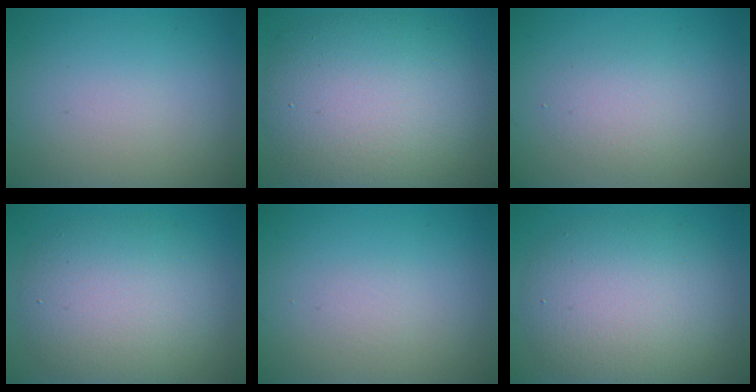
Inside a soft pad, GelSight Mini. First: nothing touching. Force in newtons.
{"total": 10.8, "press": 10.7, "slide": 0.8}
{"total": 2.2, "press": 2.2, "slide": 0.2}
{"total": 6.9, "press": 6.9, "slide": 0.4}
{"total": 0.0}
{"total": 7.7, "press": 7.7, "slide": 0.7}